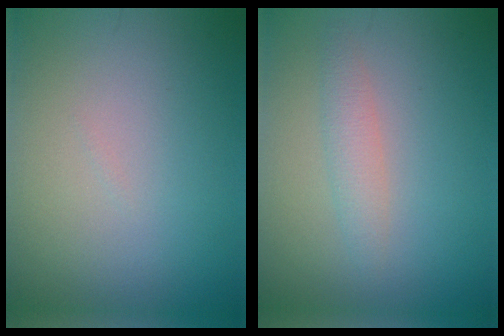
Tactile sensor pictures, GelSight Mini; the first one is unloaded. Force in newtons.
{"total": 1.9, "press": 1.9, "slide": 0.0}